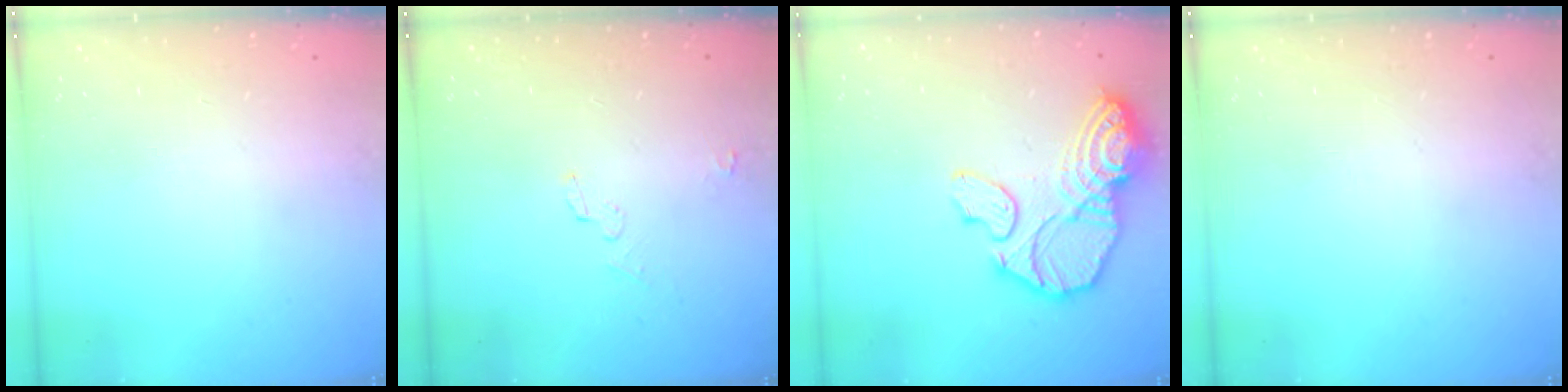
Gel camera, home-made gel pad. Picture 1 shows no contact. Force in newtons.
{"total": 2.6, "press": 2.3, "slide": 1.2}
{"total": 17.2, "press": 17.1, "slide": 1.6}
{"total": 0.0}